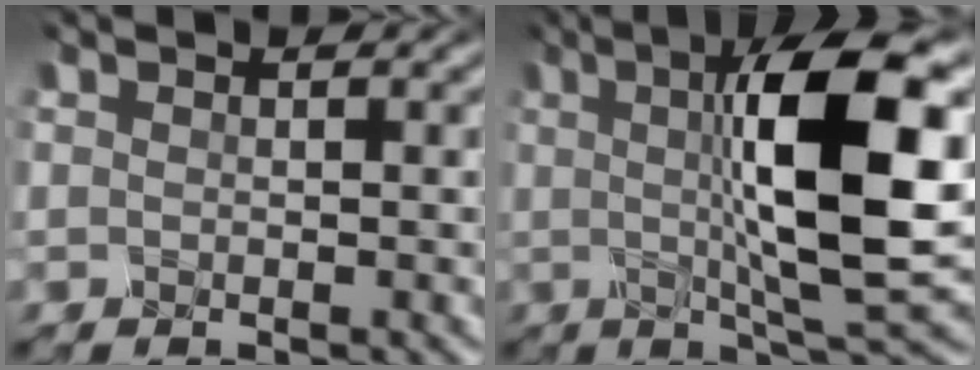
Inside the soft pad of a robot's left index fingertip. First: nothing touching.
{"total": 11.5, "force": [1.1, 2.4, 11.2], "torque": [-0.164, 0.001, 0.018]}